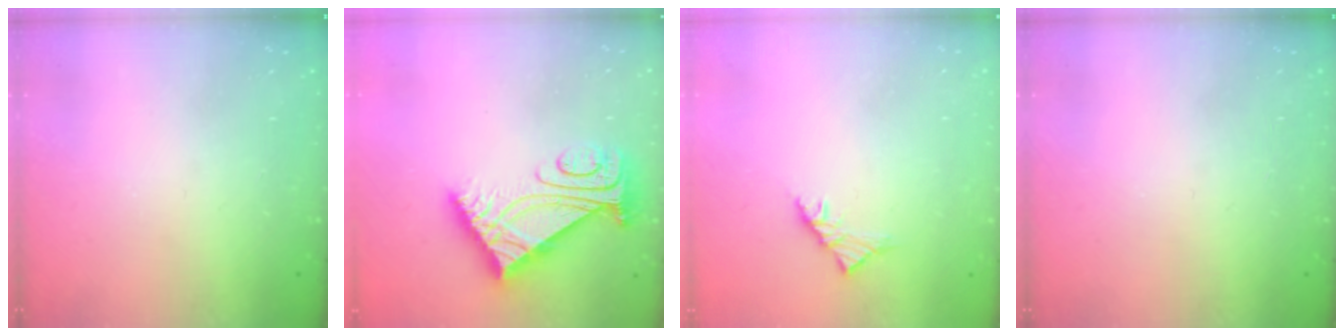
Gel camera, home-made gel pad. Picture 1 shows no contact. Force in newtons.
{"total": 8.6, "press": 8.5, "slide": 1.0}
{"total": 3.5, "press": 3.4, "slide": 1.1}
{"total": 0.0}